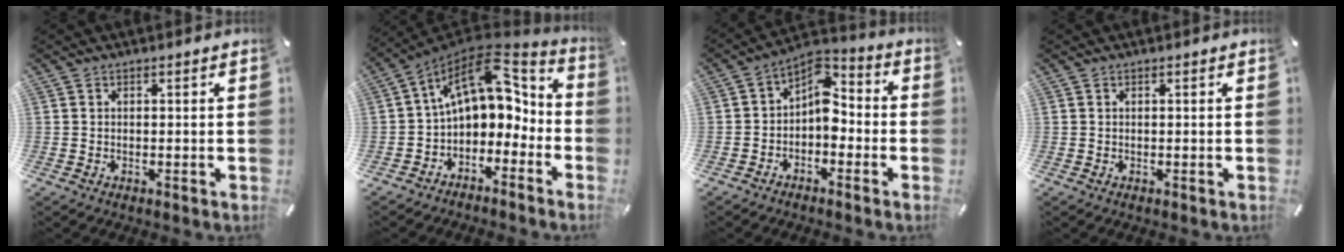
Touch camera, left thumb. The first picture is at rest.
{"total": 14.4, "force": [4.6, 9.5, 9.7], "torque": [-0.130, -0.034, 0.084]}
{"total": 7.0, "force": [-1.4, 5.2, 4.6], "torque": [-0.073, 0.006, -0.030]}
{"total": 0.0}